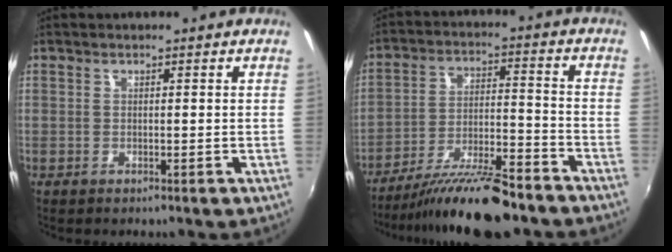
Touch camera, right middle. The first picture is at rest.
{"total": 15.7, "force": [-13.1, 2.6, 8.3], "torque": [-0.163, -0.021, -0.215]}